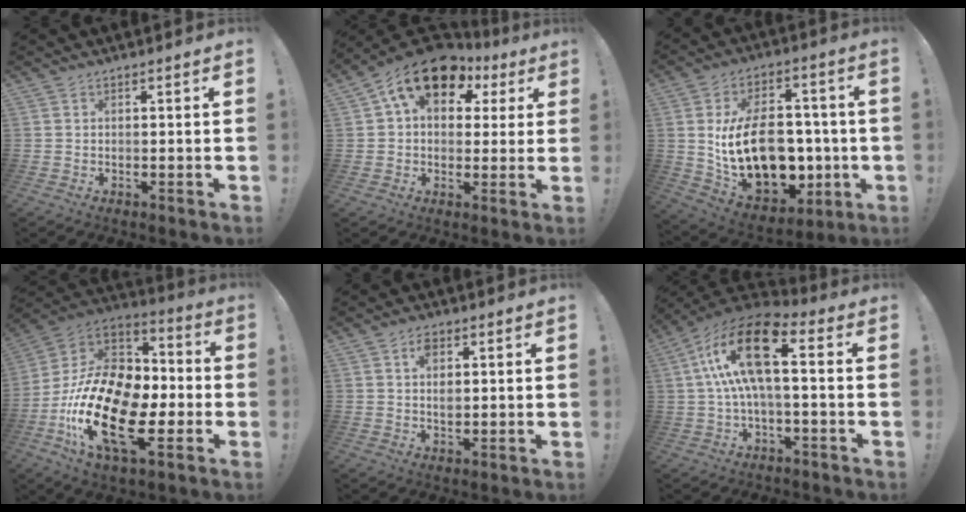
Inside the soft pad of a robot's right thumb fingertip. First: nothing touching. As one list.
[{"total": 16.0, "force": [8.2, 9.6, 9.8], "torque": [-0.156, -0.036, 0.148]}, {"total": 22.7, "force": [-1.3, 15.1, 17.0], "torque": [-0.298, 0.001, -0.004]}, {"total": 25.7, "force": [-8.7, 13.7, 20.0], "torque": [-0.408, 0.034, -0.140]}, {"total": 3.8, "force": [1.3, 2.1, 2.9], "torque": [-0.038, -0.003, 0.018]}, {"total": 17.2, "force": [3.1, 6.6, 15.6], "torque": [-0.296, -0.002, 0.045]}]